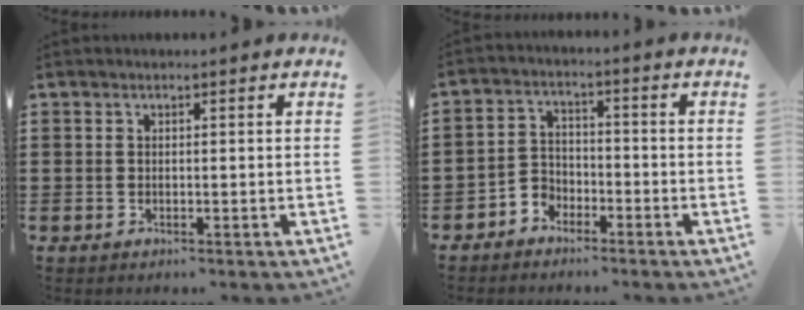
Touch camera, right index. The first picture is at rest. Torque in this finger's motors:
{"motor_torque": [1.25, 0.89, 0.25, 0.00]}